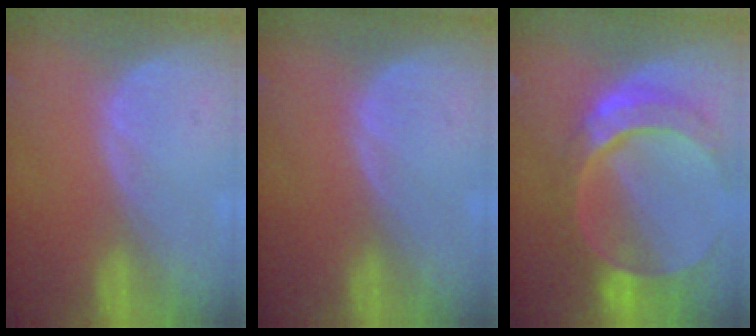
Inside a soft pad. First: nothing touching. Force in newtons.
{"total": 0.0}
{"total": 10.8, "press": 9.2, "slide": 5.7}